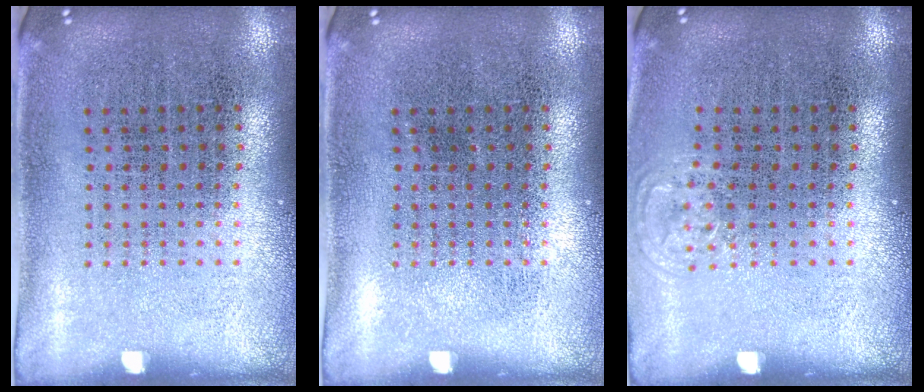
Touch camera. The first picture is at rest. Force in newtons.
{"total": 0.0}
{"total": 0.5, "press": 0.5, "slide": 0.1}